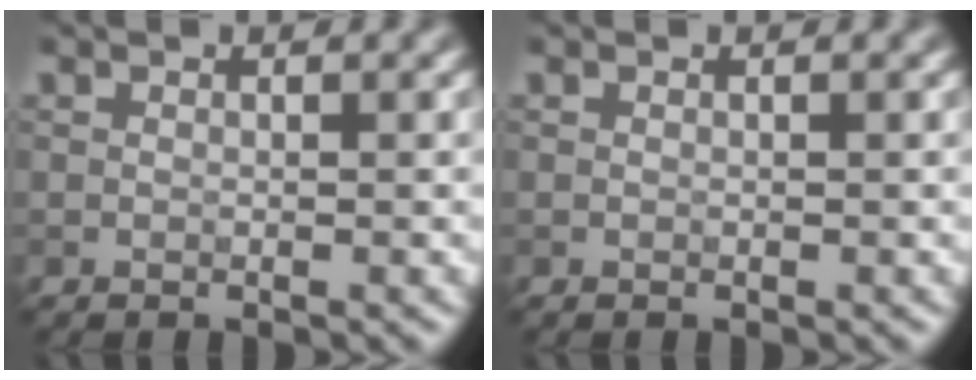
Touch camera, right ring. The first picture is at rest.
{"total": 0.0}